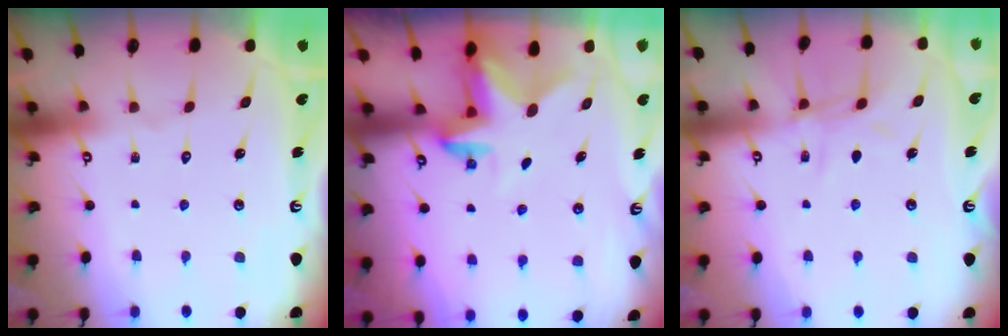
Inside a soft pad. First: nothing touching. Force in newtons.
{"total": 2.6, "press": 2.5, "slide": 0.5}
{"total": 7.5, "press": 7.5, "slide": 0.6}